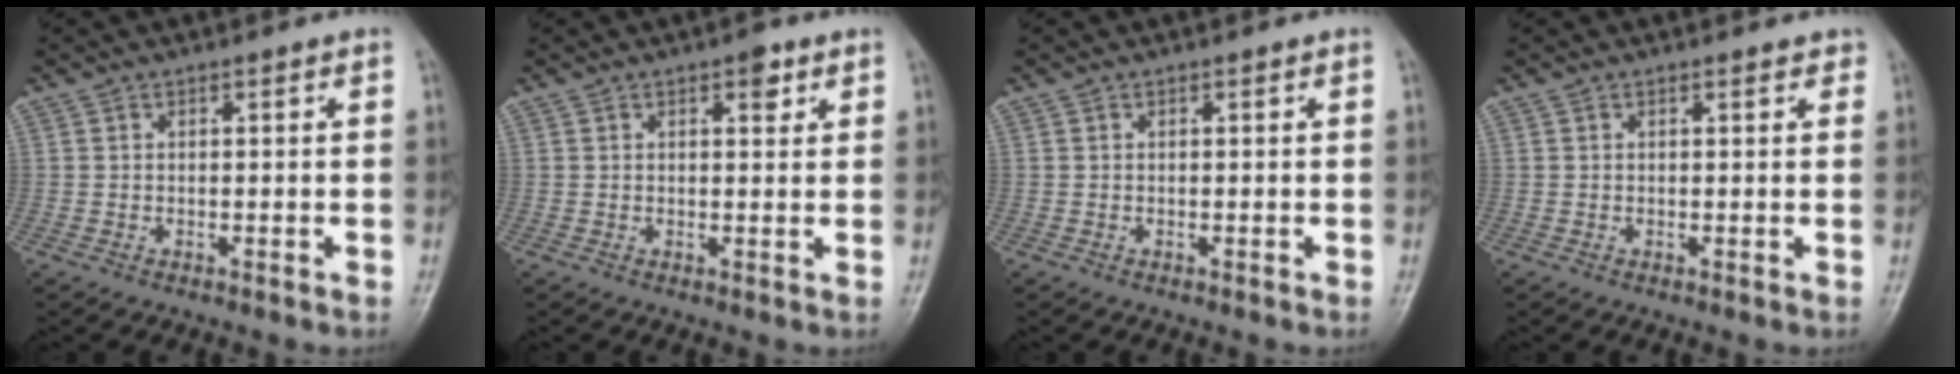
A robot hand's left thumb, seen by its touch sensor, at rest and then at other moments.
{"total": 2.9, "force": [1.6, 1.4, 2.0], "torque": [-0.015, -0.005, 0.020]}
{"total": 0.0}
{"total": 1.2, "force": [0.9, 0.6, 0.5], "torque": [-0.002, -0.003, 0.006]}